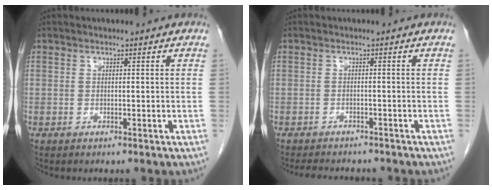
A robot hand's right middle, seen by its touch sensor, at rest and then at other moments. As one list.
[{"total": 6.2, "force": [-5.6, 1.8, 2.0], "torque": [-0.028, -0.003, -0.075]}]